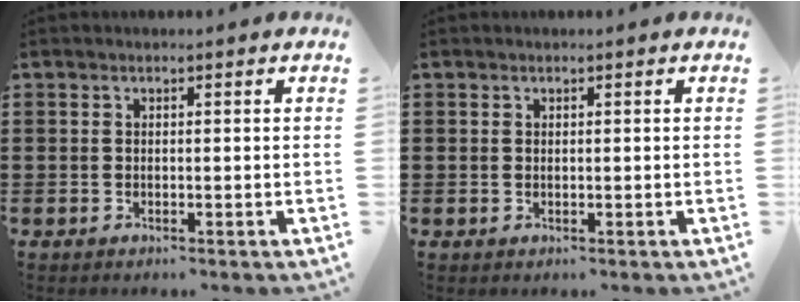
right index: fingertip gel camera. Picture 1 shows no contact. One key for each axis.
{"total": 0.0}